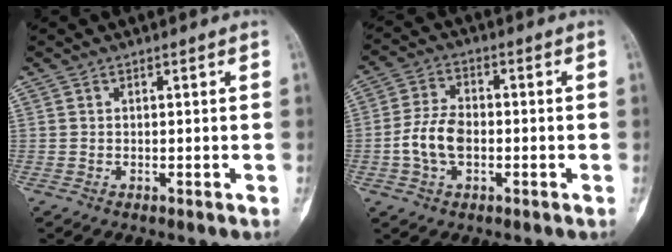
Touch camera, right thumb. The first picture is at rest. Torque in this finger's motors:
{"motor_torque": [1.31, 1.20, 0.58, -0.55, 0.28]}